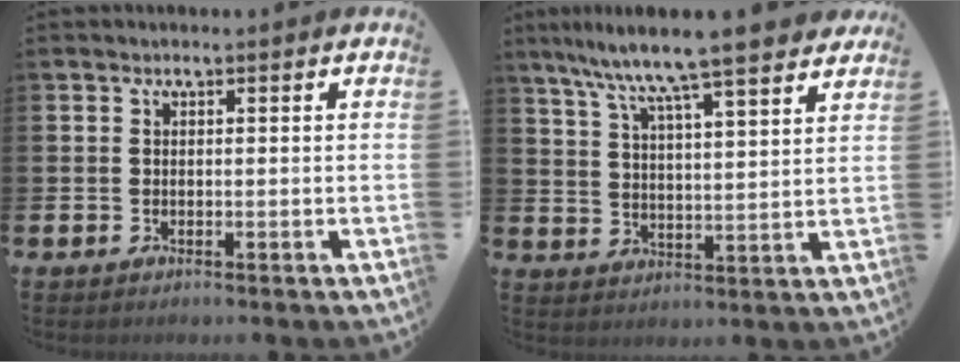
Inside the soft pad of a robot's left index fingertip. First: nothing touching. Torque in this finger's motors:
{"motor_torque": [0.56, -0.64, 1.05, 0.21]}